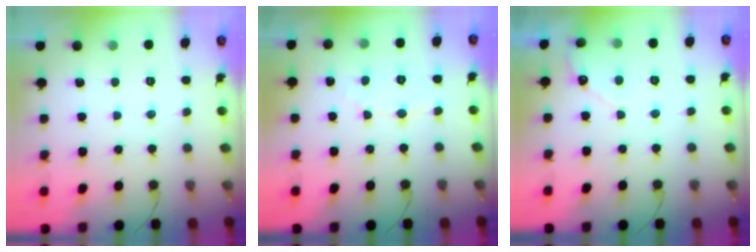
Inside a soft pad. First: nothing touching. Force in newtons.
{"total": 3.9, "press": 3.9, "slide": 0.3}
{"total": 5.7, "press": 5.7, "slide": 0.4}